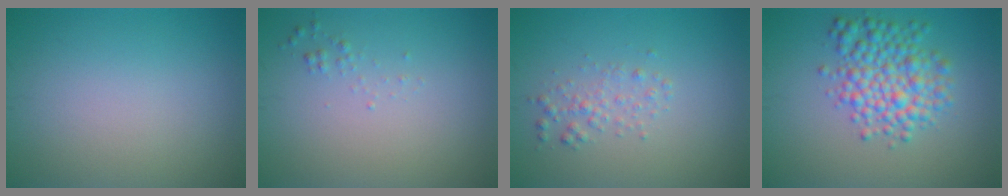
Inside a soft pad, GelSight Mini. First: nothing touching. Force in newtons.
{"total": 0.6, "press": 0.6, "slide": 0.0}
{"total": 1.5, "press": 1.5, "slide": 0.0}
{"total": 5.4, "press": 5.4, "slide": 0.1}